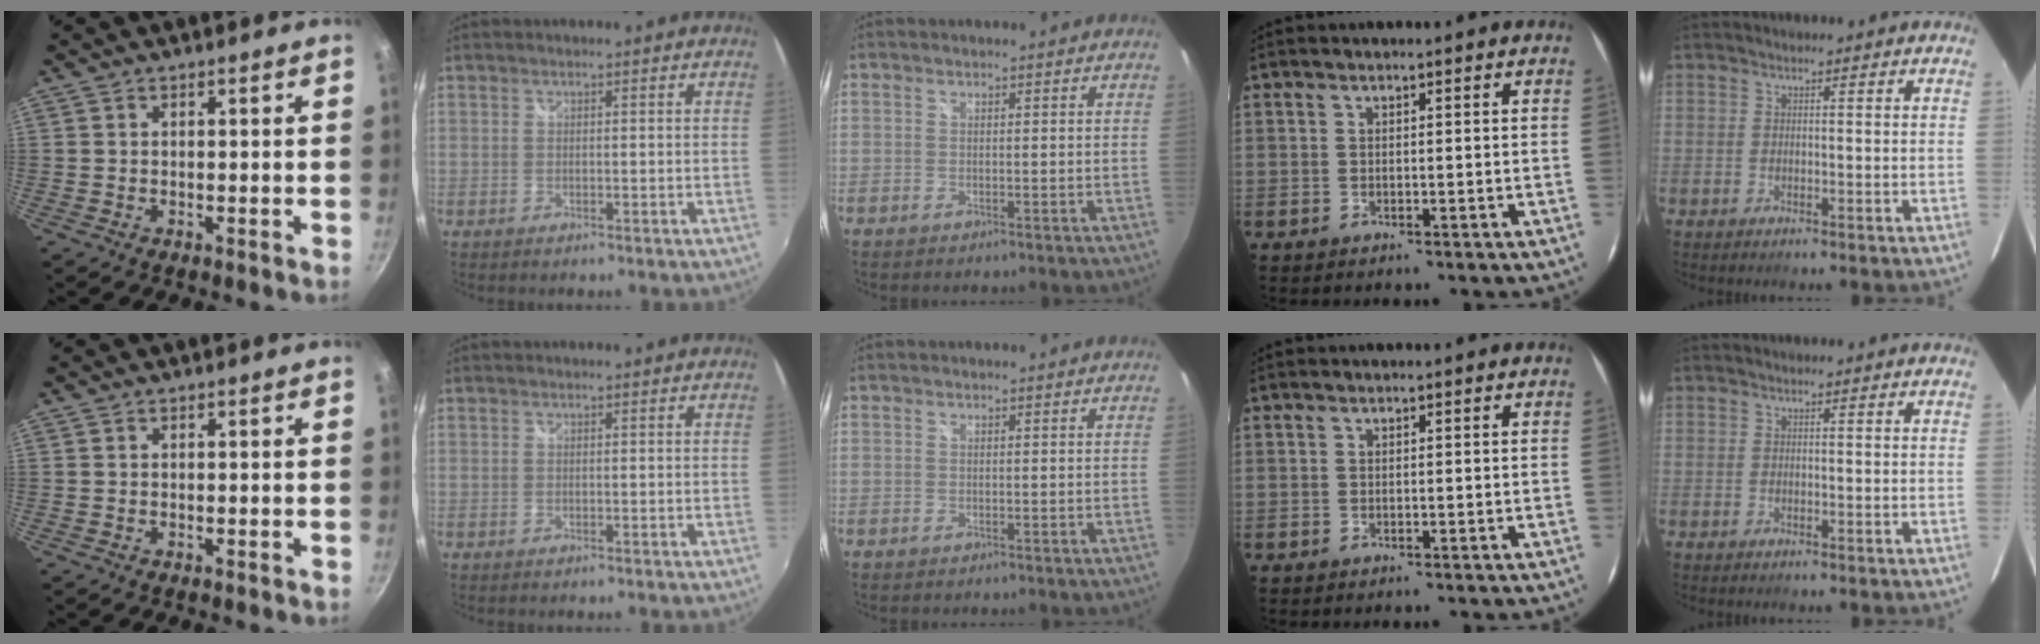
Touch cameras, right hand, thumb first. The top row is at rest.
{}